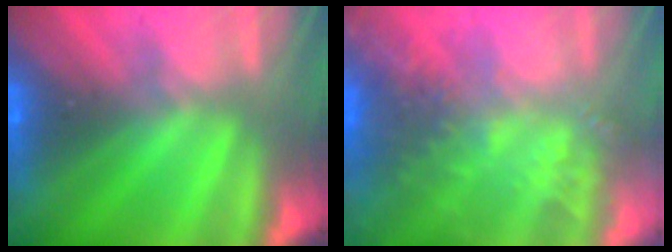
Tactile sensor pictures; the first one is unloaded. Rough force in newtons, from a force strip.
{"total": 6.3}